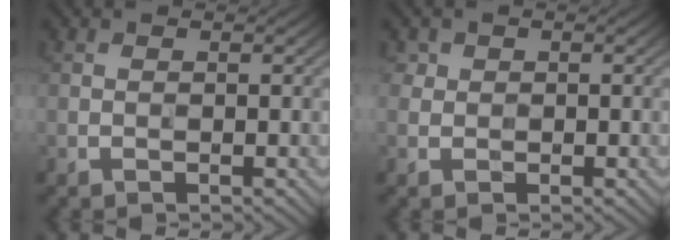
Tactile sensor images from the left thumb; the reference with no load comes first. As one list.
[{"total": 1.7, "force": [0.7, 1.6, 0.3], "torque": [-0.009, 0.002, 0.009]}]